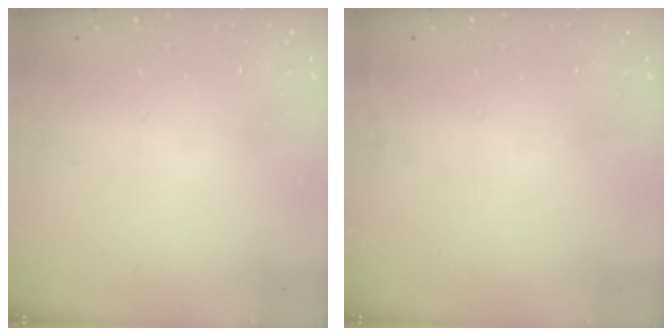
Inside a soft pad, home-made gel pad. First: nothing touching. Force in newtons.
{"total": 2.9, "press": 2.4, "slide": 1.6}